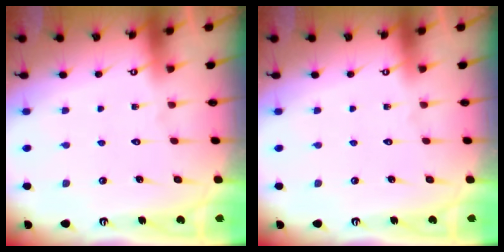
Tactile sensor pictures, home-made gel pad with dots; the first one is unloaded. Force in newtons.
{"total": 0.0}